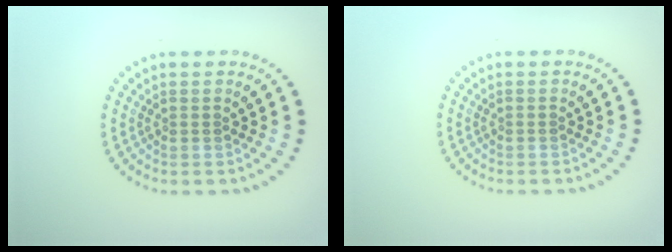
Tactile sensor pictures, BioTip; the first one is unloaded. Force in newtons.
{"total": 0.0}